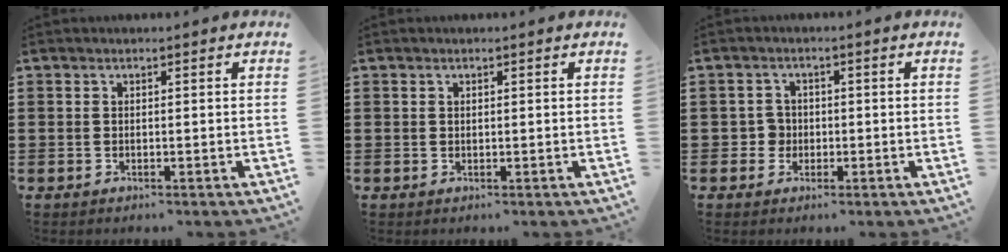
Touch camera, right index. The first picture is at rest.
{"total": 0.0}
{"total": 2.4, "force": [-0.5, 2.2, 0.8], "torque": [-0.023, 0.005, -0.012]}